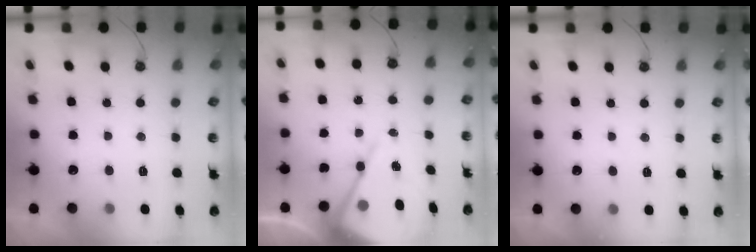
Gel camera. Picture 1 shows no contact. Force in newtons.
{"total": 11.7, "press": 11.6, "slide": 1.2}
{"total": 2.8, "press": 2.8, "slide": 0.5}